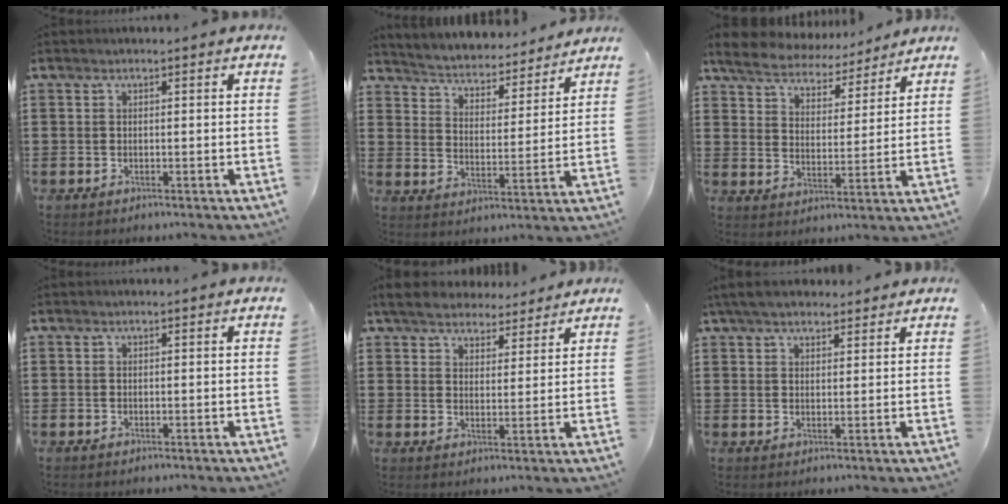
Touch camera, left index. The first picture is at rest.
{"total": 3.5, "force": [3.5, 0.1, 0.0], "torque": [-0.024, -0.036, 0.052]}
{"total": 5.6, "force": [5.4, 1.2, 0.8], "torque": [-0.048, -0.033, 0.092]}
{"total": 0.0}
{"total": 4.9, "force": [4.5, 1.6, 1.1], "torque": [-0.040, -0.011, 0.081]}
{"total": 4.5, "force": [3.9, 1.4, 1.9], "torque": [-0.048, 0.000, 0.073]}